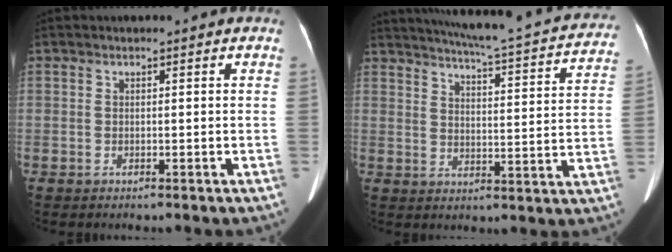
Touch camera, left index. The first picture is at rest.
{"total": 24.4, "force": [22.1, 2.6, 10.2], "torque": [-0.152, -0.038, 0.265]}